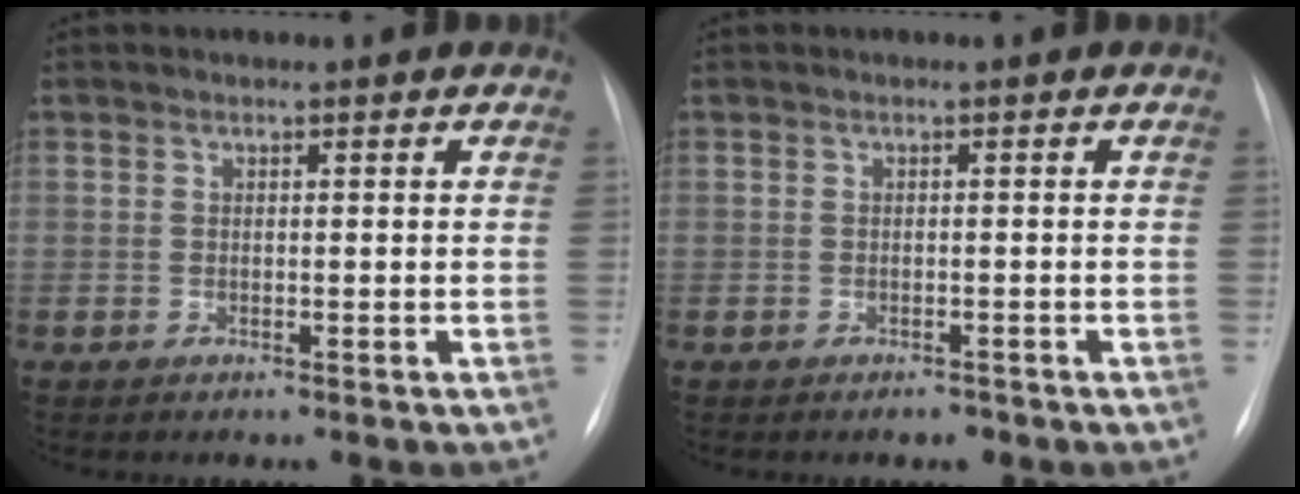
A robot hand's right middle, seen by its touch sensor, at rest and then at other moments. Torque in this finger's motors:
{"motor_torque": [0.12, -0.14, 0.02, -0.01]}